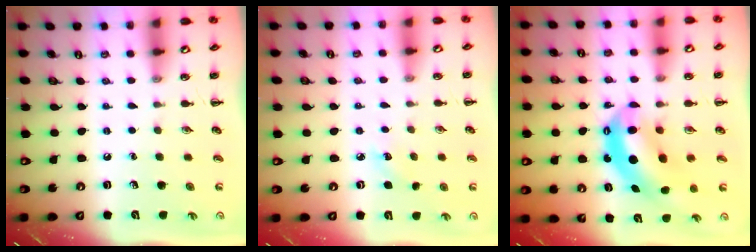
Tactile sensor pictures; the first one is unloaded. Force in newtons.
{"total": 3.9, "press": 3.7, "slide": 1.1}
{"total": 10.6, "press": 10.3, "slide": 2.6}